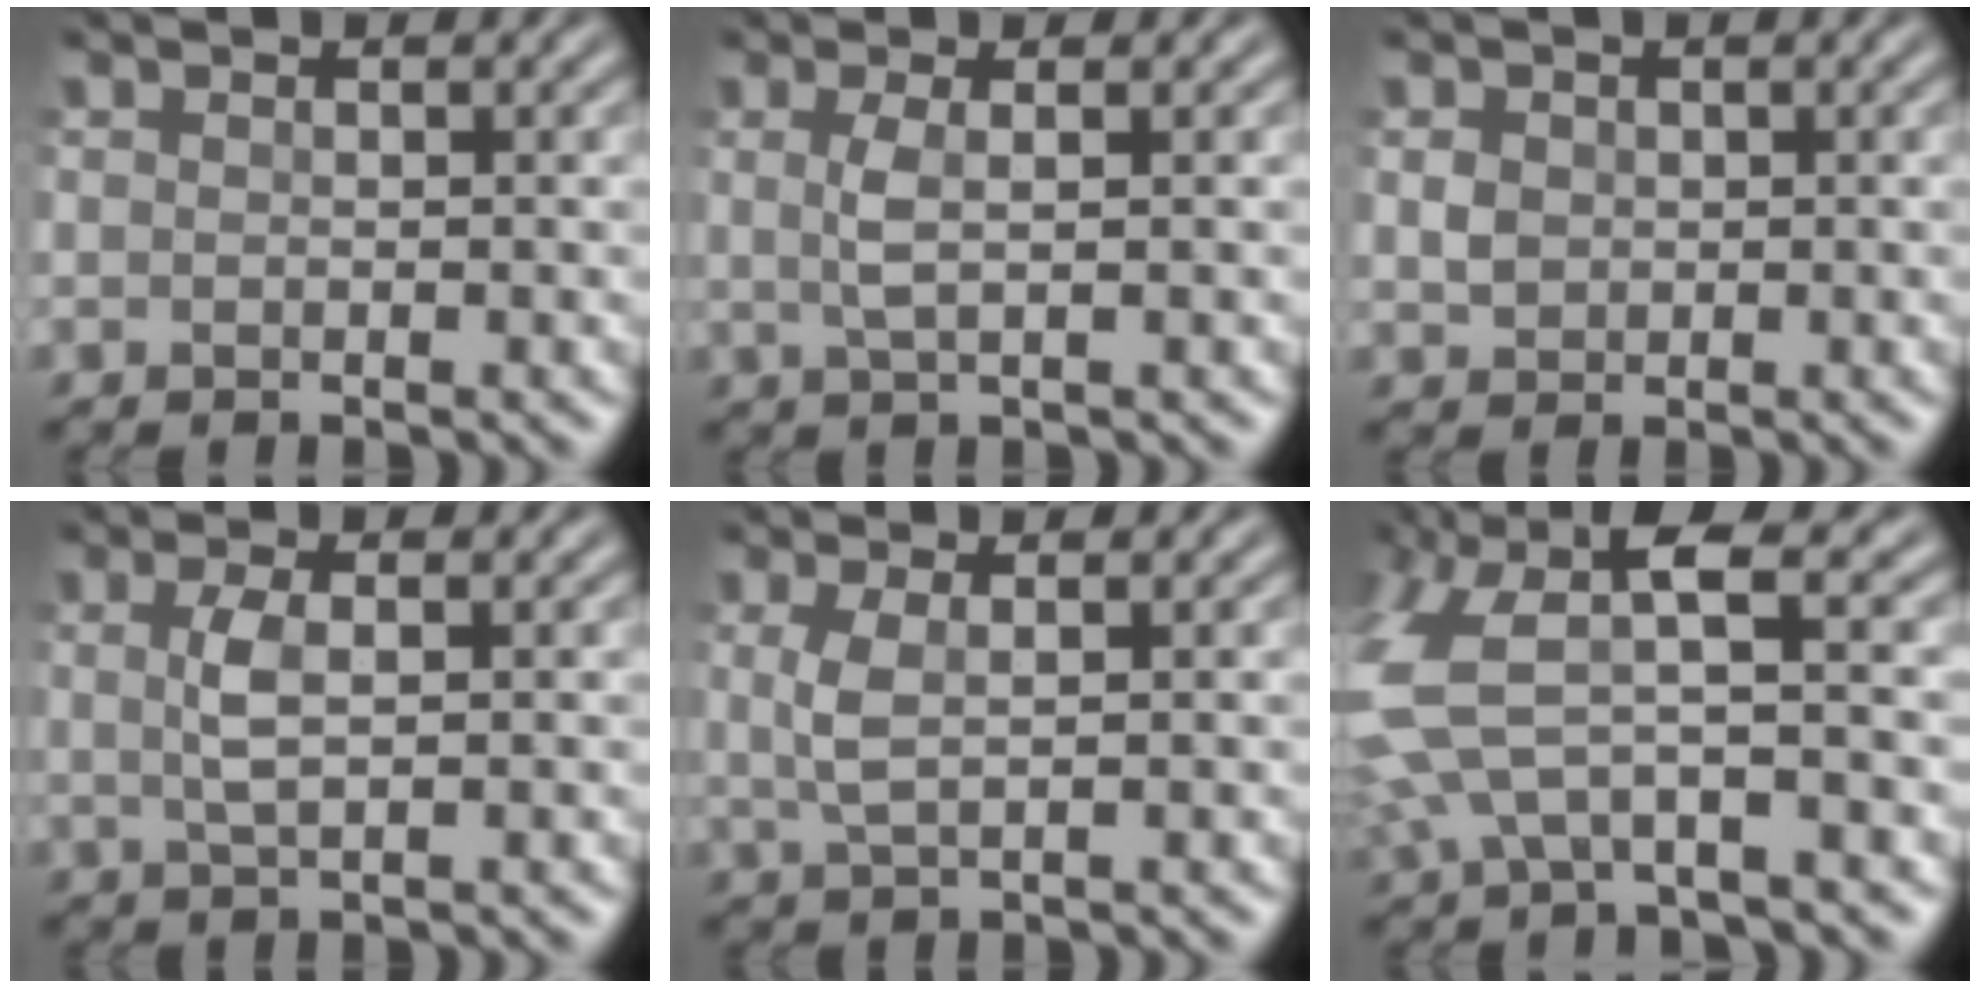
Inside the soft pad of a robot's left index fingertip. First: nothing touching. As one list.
[{"total": 1.8, "force": [0.2, 0.1, 1.7], "torque": [-0.043, 0.001, 0.005]}, {"total": 1.3, "force": [0.0, 1.2, 0.6], "torque": [-0.012, 0.000, 0.000]}, {"total": 2.3, "force": [0.2, 0.7, 2.2], "torque": [-0.051, 0.002, 0.005]}, {"total": 2.1, "force": [0.3, 0.5, 2.0], "torque": [-0.049, 0.001, 0.009]}, {"total": 7.0, "force": [0.4, 2.7, 6.5], "torque": [-0.159, 0.013, -0.006]}]